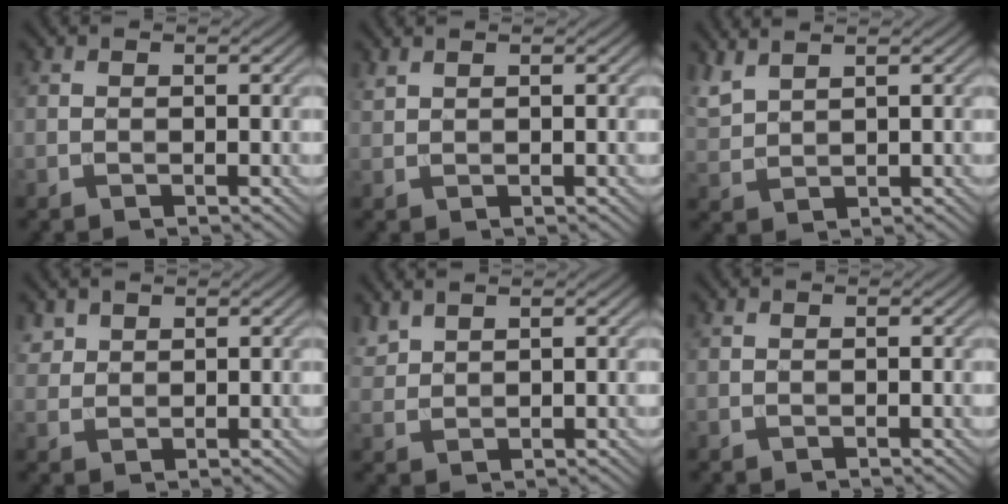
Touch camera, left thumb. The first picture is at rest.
{"total": 1.0, "force": [0.9, 0.1, 0.4], "torque": [-0.015, 0.003, 0.022]}
{"total": 3.3, "force": [2.8, 0.7, 1.6], "torque": [-0.048, 0.009, 0.066]}
{"total": 2.1, "force": [1.6, 1.3, 0.5], "torque": [-0.018, 0.001, 0.037]}
{"total": 2.4, "force": [2.1, 0.7, 0.9], "torque": [-0.026, 0.005, 0.052]}
{"total": 0.0}